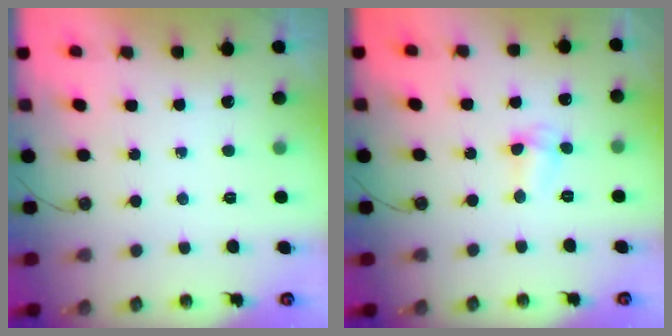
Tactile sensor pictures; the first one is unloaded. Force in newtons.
{"total": 2.9, "press": 2.9, "slide": 0.3}